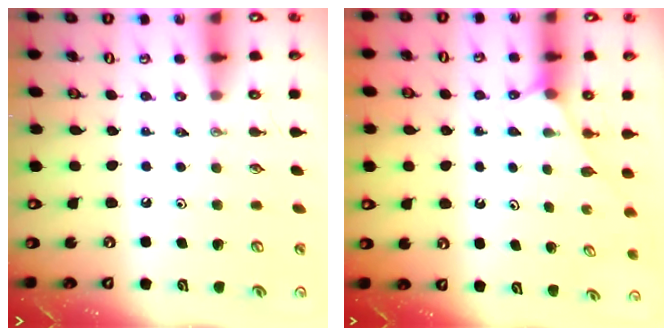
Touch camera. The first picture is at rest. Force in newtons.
{"total": 1.9, "press": 1.9, "slide": 0.3}